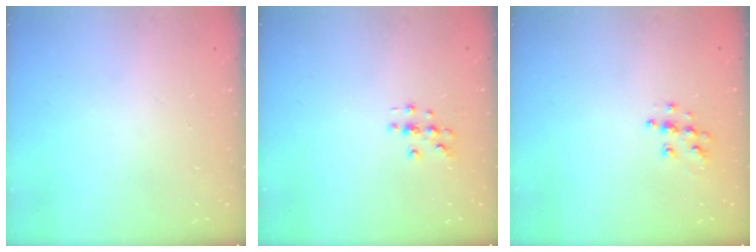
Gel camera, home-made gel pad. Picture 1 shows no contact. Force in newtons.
{"total": 3.6, "press": 3.5, "slide": 0.4}
{"total": 7.4, "press": 7.4, "slide": 0.2}